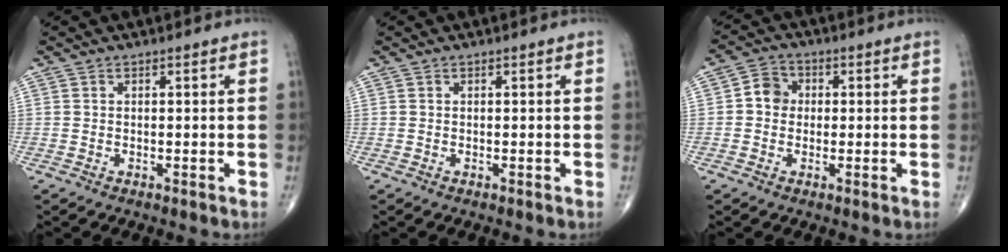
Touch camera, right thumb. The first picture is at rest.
{"total": 0.0}
{"total": 4.6, "force": [0.1, 4.1, 2.1], "torque": [-0.019, 0.011, -0.010]}